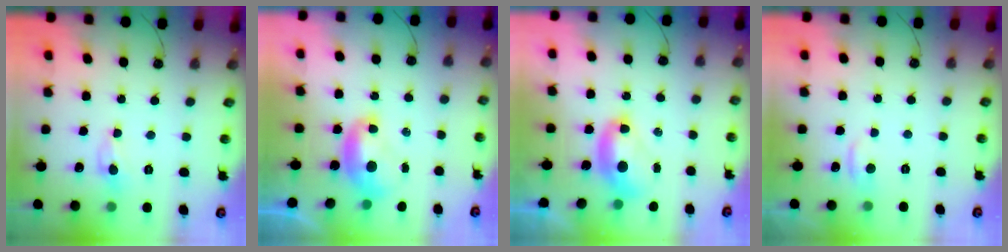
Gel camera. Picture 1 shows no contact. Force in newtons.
{"total": 1.6, "press": 1.6, "slide": 0.1}
{"total": 2.7, "press": 2.7, "slide": 0.1}
{"total": 1.2, "press": 0.7, "slide": 0.9}